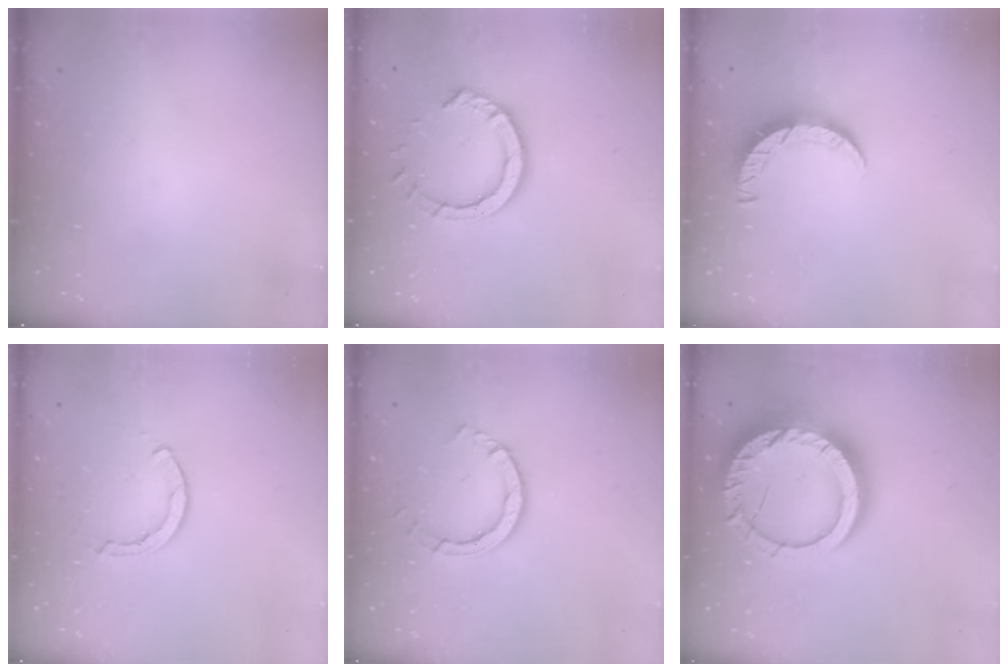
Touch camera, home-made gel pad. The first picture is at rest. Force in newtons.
{"total": 8.6, "press": 8.5, "slide": 0.6}
{"total": 7.5, "press": 7.4, "slide": 0.4}
{"total": 2.3, "press": 2.3, "slide": 0.1}
{"total": 5.9, "press": 5.9, "slide": 0.5}
{"total": 25.6, "press": 25.5, "slide": 2.2}